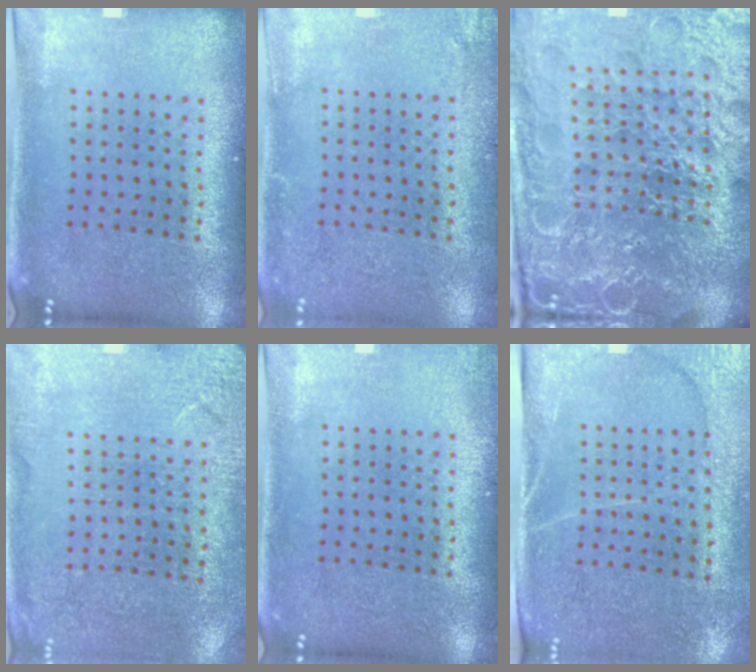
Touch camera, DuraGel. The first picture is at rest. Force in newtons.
{"total": 1.8, "press": 1.8, "slide": 0.2}
{"total": 6.1, "press": 5.5, "slide": 2.7}
{"total": 2.7, "press": 2.6, "slide": 0.4}
{"total": 1.0, "press": 1.0, "slide": 0.3}
{"total": 2.9, "press": 2.7, "slide": 1.2}